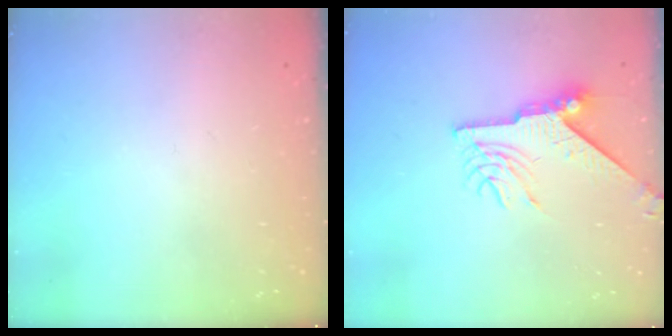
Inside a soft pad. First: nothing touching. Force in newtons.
{"total": 9.5, "press": 9.5, "slide": 0.5}